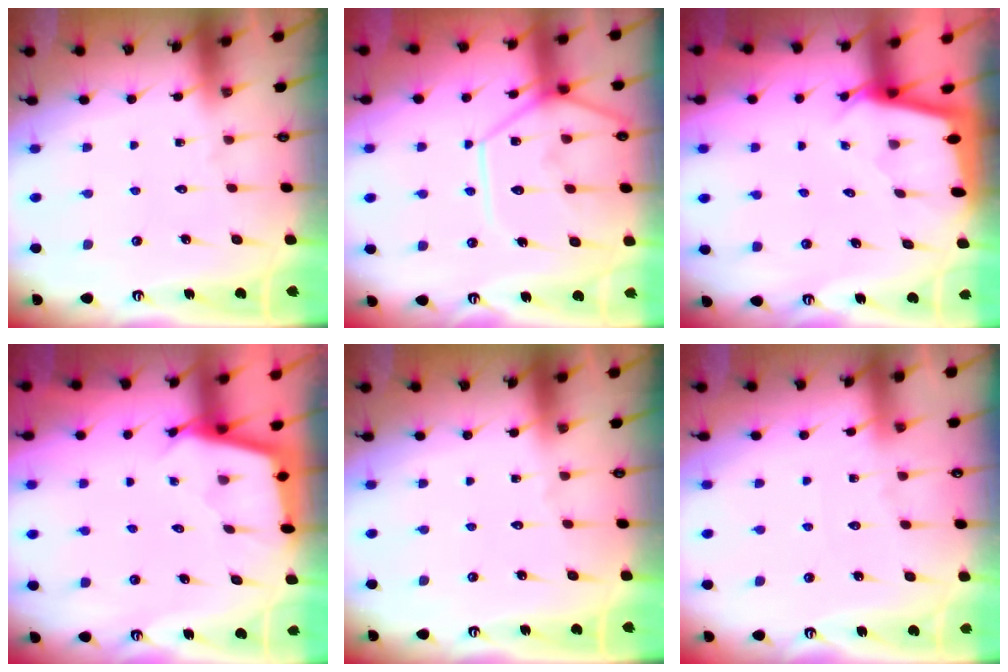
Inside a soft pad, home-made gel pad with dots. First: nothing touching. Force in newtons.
{"total": 14.7, "press": 14.6, "slide": 1.7}
{"total": 2.1, "press": 2.1, "slide": 0.1}
{"total": 2.5, "press": 2.5, "slide": 0.2}
{"total": 0.0}
{"total": 2.7, "press": 2.7, "slide": 0.4}